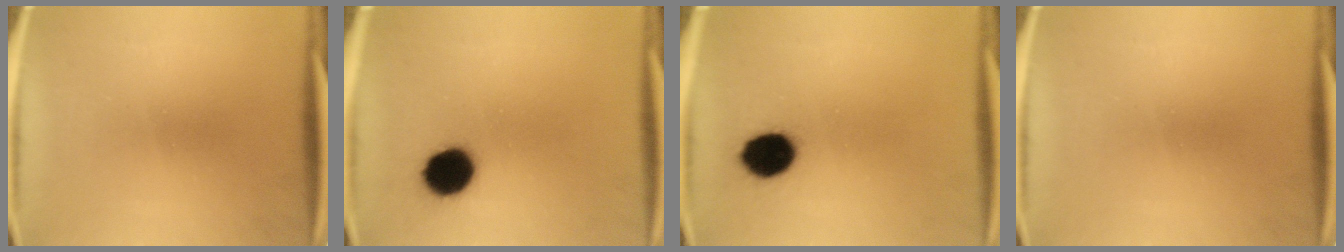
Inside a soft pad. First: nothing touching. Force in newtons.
{"total": 10.0}
{"total": 9.6}
{"total": 0.0}